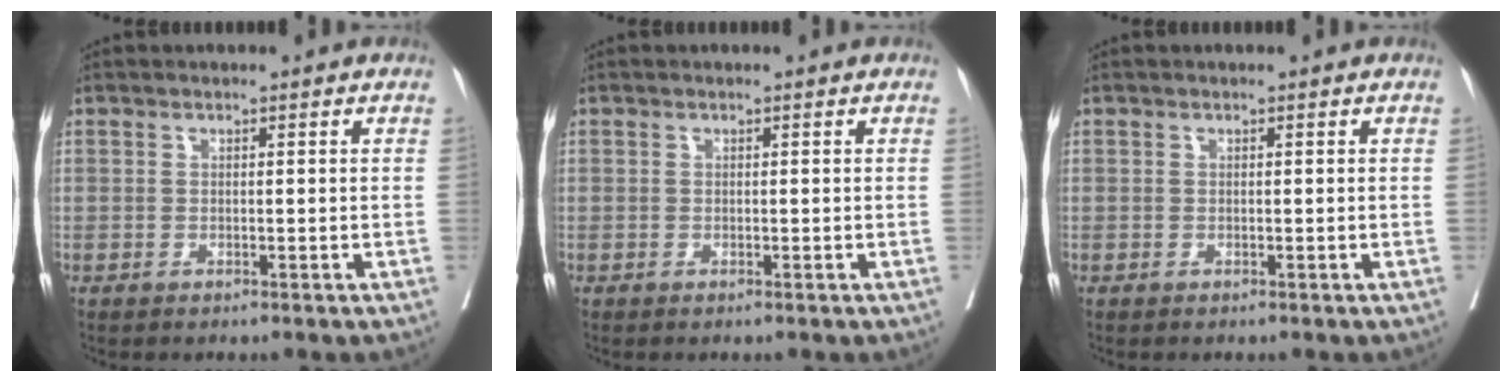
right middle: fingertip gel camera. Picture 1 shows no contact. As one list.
[{"total": 0.0}, {"total": 0.0}]